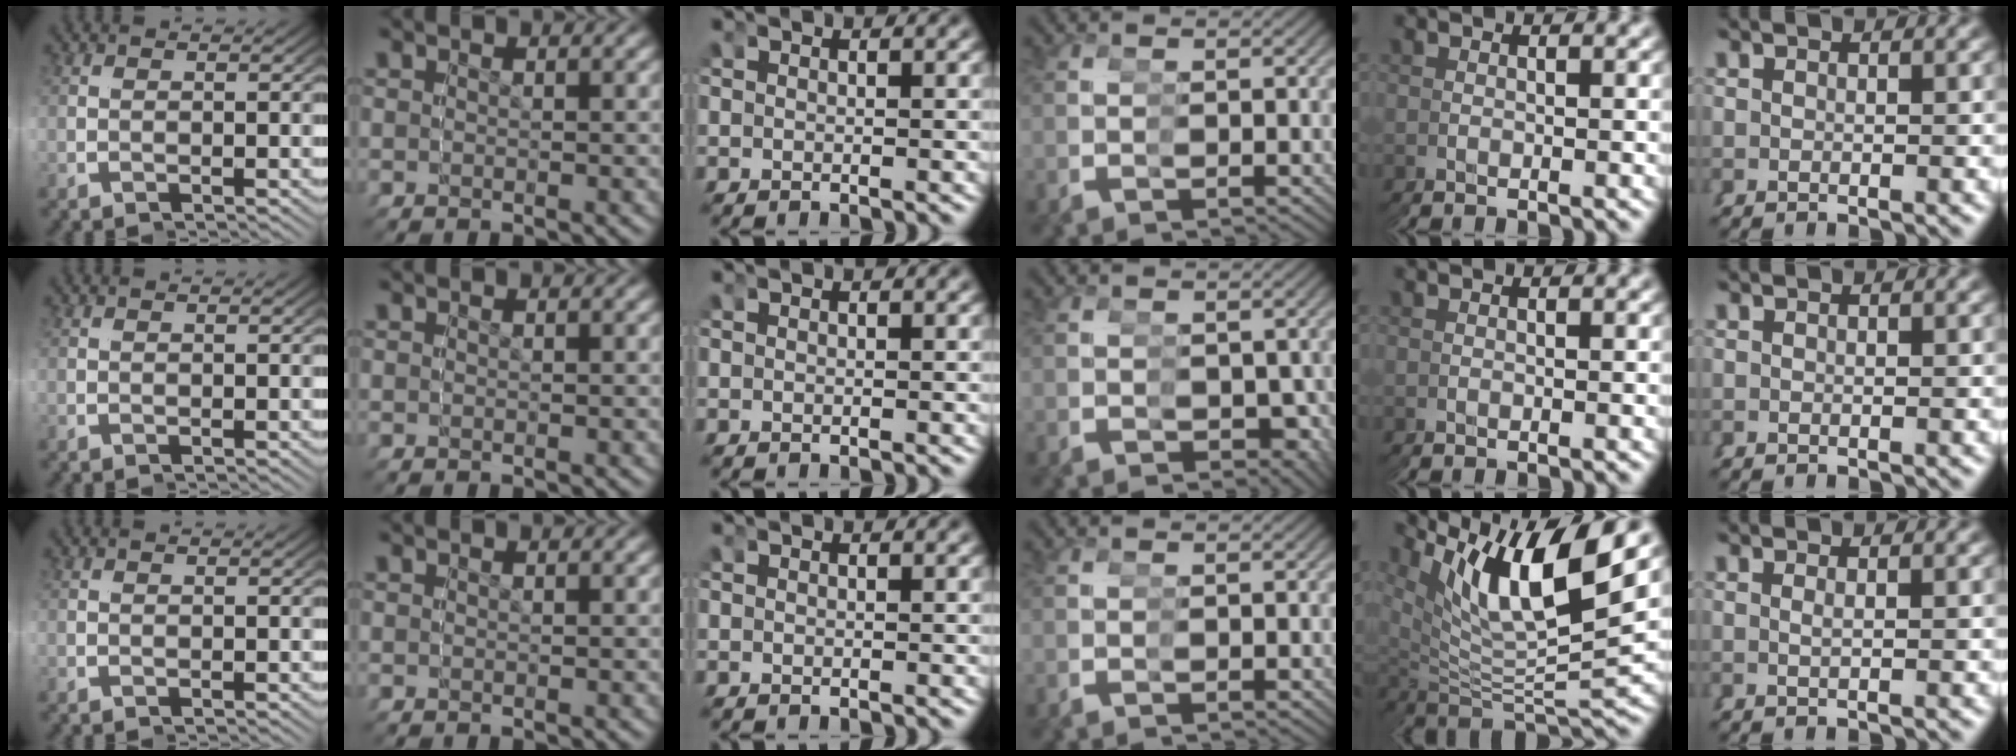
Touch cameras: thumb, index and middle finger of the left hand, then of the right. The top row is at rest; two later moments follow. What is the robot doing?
{"motion": "grasp_and_lifting", "object": "condiment"}